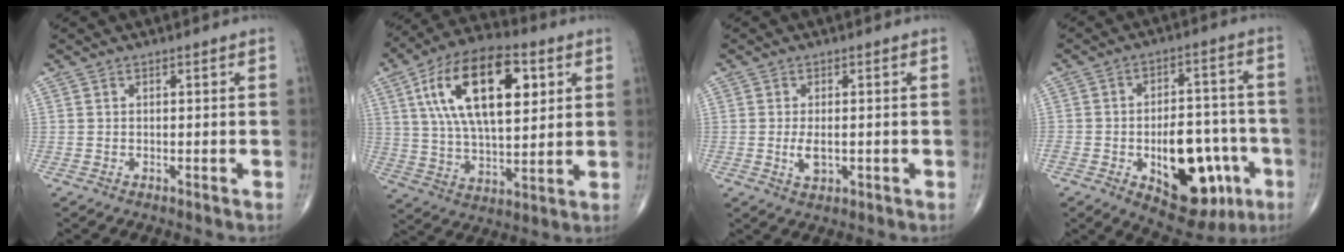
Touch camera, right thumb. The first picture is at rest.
{"total": 21.8, "force": [6.9, 10.3, 17.9], "torque": [-0.298, -0.005, 0.115]}
{"total": 3.4, "force": [-0.5, 1.7, 2.9], "torque": [-0.055, -0.005, -0.006]}
{"total": 19.1, "force": [-6.4, 10.2, 14.8], "torque": [-0.176, 0.038, -0.076]}